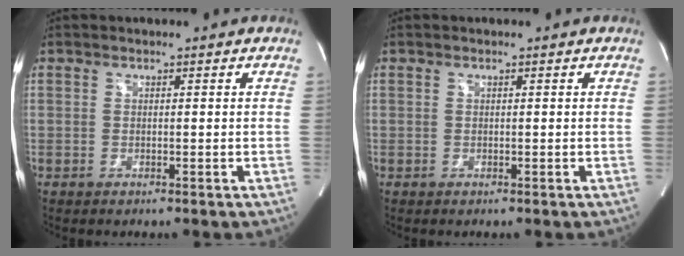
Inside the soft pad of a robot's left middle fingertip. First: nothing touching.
{"total": 0.0}